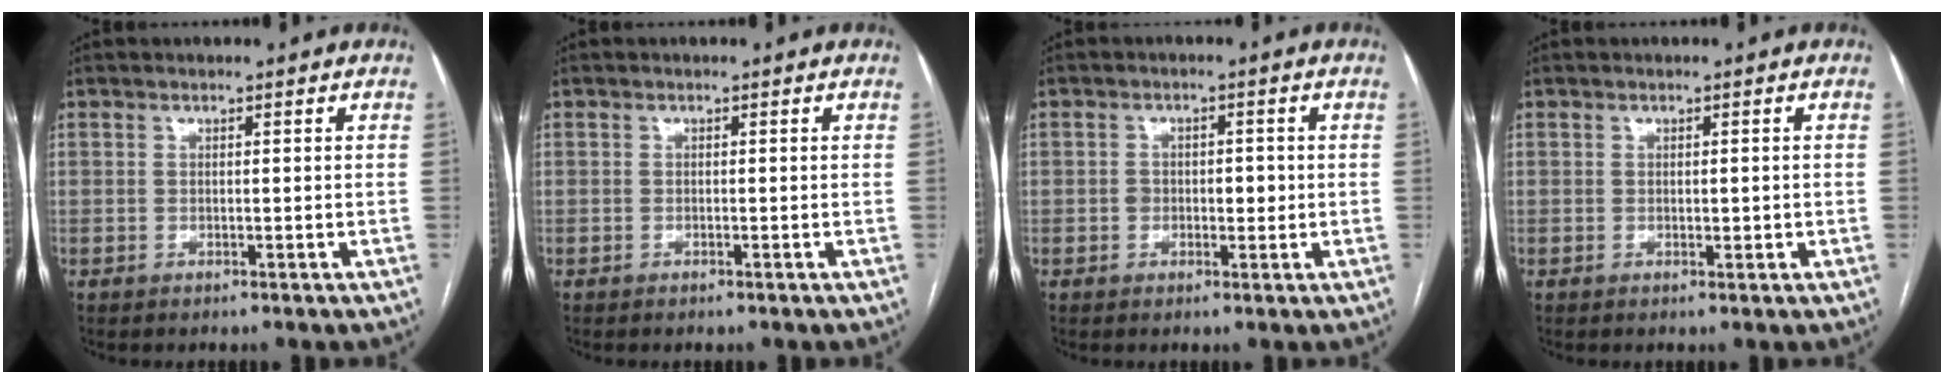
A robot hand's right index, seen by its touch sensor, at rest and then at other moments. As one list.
[{"total": 0.0}, {"total": 3.2, "force": [-0.3, 2.1, 2.3], "torque": [-0.031, 0.011, -0.001]}, {"total": 1.2, "force": [-0.1, 0.5, 1.1], "torque": [-0.016, -0.001, 0.001]}]